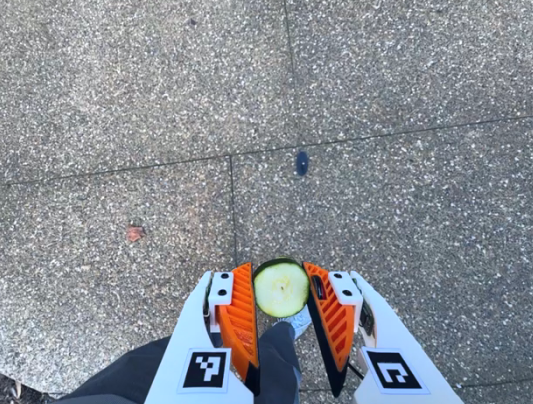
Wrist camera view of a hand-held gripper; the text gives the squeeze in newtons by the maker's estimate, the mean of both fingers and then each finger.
{"total": 9.1, "left": 8.5, "right": 9.7}